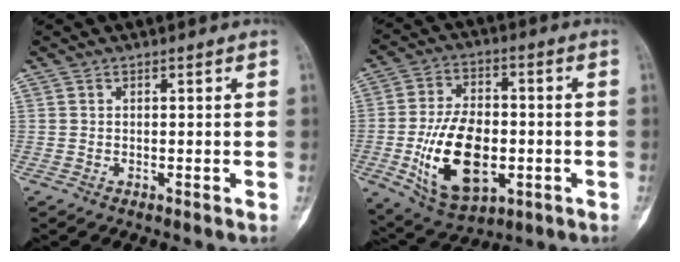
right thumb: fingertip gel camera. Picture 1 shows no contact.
{"total": 17.8, "force": [-3.7, 10.4, 14.0], "torque": [-0.222, 0.009, -0.048]}